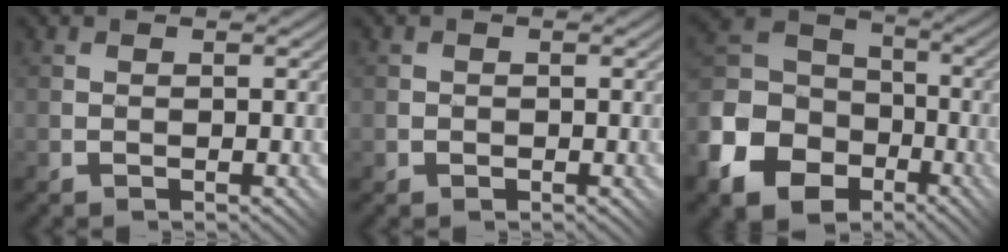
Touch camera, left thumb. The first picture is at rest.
{"total": 1.0, "force": [-0.1, 0.9, -0.2], "torque": [0.016, 0.006, -0.003]}
{"total": 15.3, "force": [-6.7, 11.6, 7.4], "torque": [-0.233, -0.035, -0.122]}